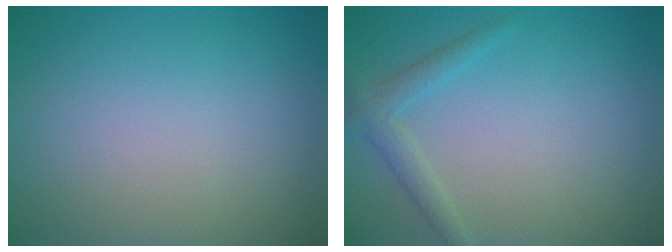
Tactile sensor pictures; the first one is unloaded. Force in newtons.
{"total": 1.9, "press": 1.9, "slide": 0.2}